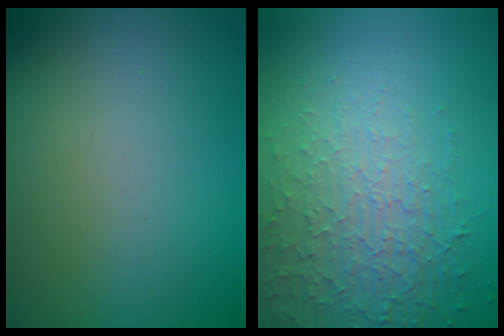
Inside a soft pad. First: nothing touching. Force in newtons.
{"total": 5.1, "press": 3.4, "slide": 3.7}